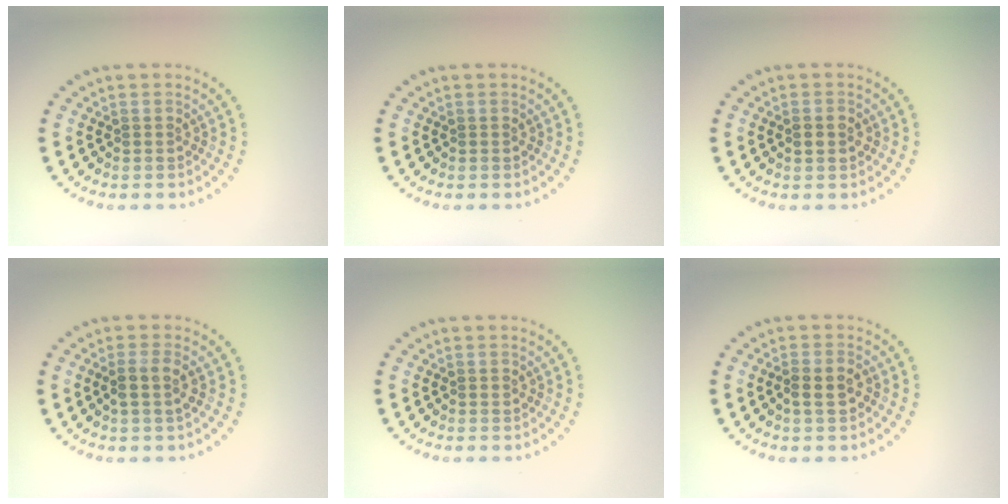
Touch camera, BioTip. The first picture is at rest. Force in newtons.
{"total": 0.0}
{"total": 1.8, "press": 1.8, "slide": 0.1}
{"total": 1.8, "press": 1.7, "slide": 0.8}
{"total": 0.6, "press": 0.6, "slide": 0.1}
{"total": 2.3, "press": 2.2, "slide": 0.5}